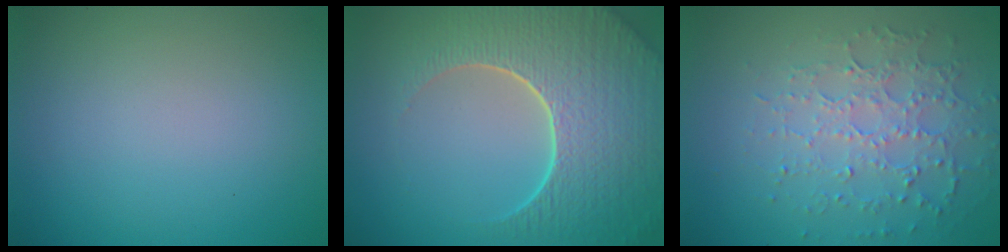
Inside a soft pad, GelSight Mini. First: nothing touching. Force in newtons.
{"total": 9.2, "press": 6.5, "slide": 6.5}
{"total": 4.9, "press": 3.5, "slide": 3.4}